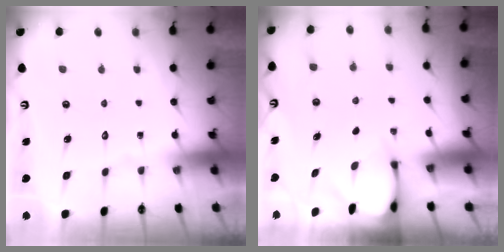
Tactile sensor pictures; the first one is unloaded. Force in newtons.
{"total": 2.6, "press": 2.6, "slide": 0.3}